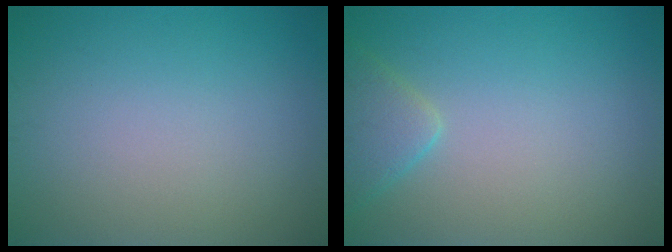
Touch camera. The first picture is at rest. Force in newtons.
{"total": 2.5, "press": 2.5, "slide": 0.2}